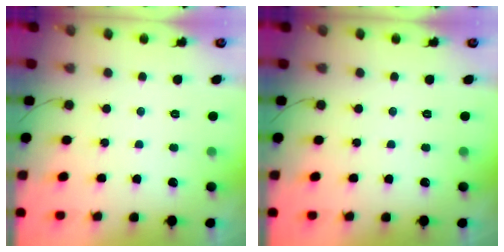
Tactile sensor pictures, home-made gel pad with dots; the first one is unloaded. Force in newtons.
{"total": 0.0}